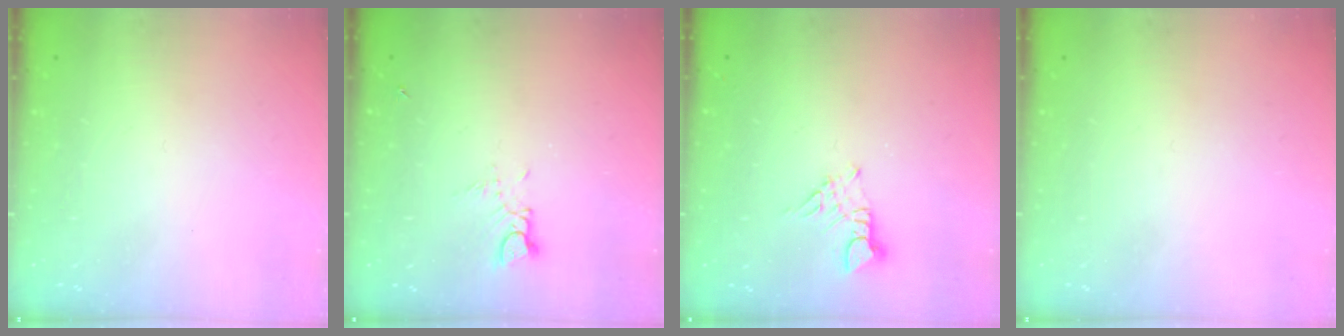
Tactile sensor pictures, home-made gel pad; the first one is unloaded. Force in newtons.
{"total": 3.4, "press": 3.4, "slide": 0.3}
{"total": 3.4, "press": 3.4, "slide": 0.4}
{"total": 0.0}